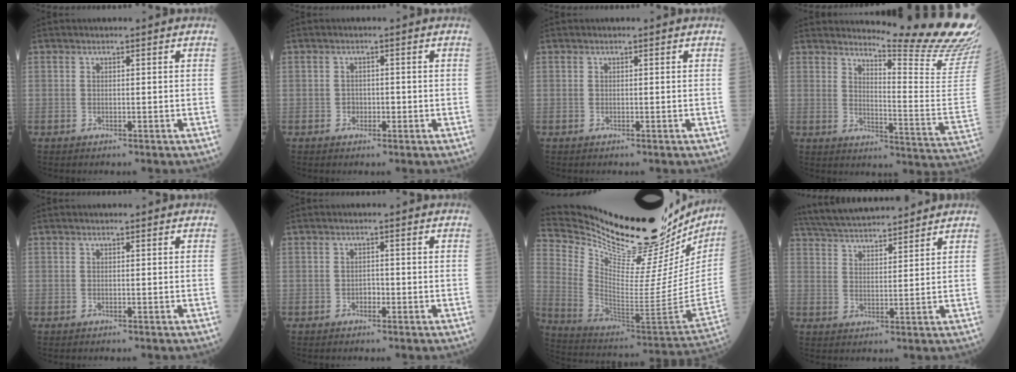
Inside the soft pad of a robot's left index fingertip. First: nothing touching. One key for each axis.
{"total": 1.4, "fx": -0.7, "fy": 1.1, "fz": 0.6, "tx": -0.008, "ty": 0.001, "tz": -0.011}
{"total": 0.0}
{"total": 17.7, "fx": 16.6, "fy": -1.9, "fz": 5.8, "tx": -0.097, "ty": -0.153, "tz": 0.194}
{"total": 0.0}
{"total": 1.1, "fx": -0.8, "fy": 0.6, "fz": 0.5, "tx": -0.006, "ty": 0.000, "tz": -0.015}
{"total": 35.7, "fx": 31.0, "fy": 6.9, "fz": 16.2, "tx": -0.279, "ty": -0.115, "tz": 0.429}
{"total": 13.3, "fx": 12.4, "fy": 1.8, "fz": 4.7, "tx": -0.090, "ty": 0.031, "tz": 0.203}